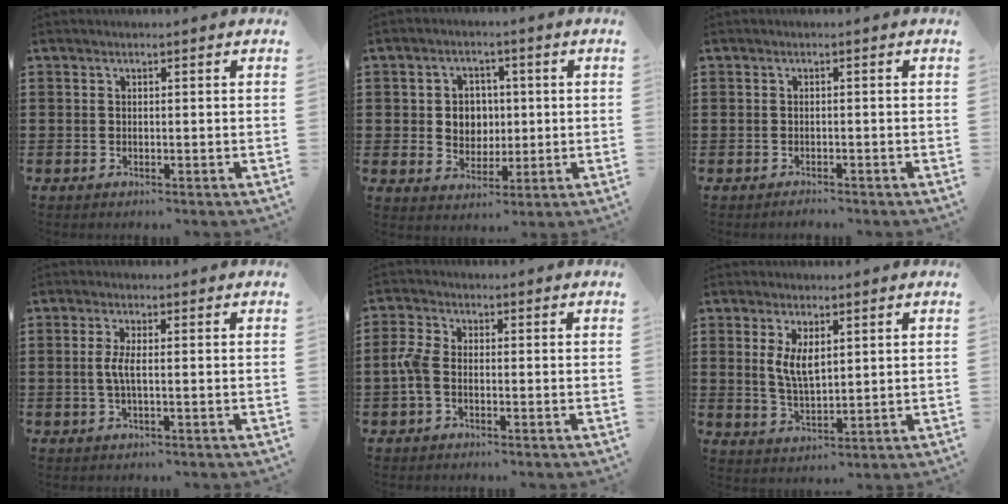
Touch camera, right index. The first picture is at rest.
{"total": 4.9, "force": [0.5, 4.5, 1.8], "torque": [-0.038, 0.008, 0.002]}
{"total": 0.8, "force": [-0.8, 0.2, 0.0], "torque": [-0.002, 0.003, -0.017]}
{"total": 2.9, "force": [-0.2, 0.5, 2.9], "torque": [-0.069, -0.007, -0.010]}
{"total": 3.6, "force": [-1.1, 2.0, 2.7], "torque": [-0.080, -0.007, -0.029]}
{"total": 4.8, "force": [1.3, 2.2, 4.0], "torque": [-0.085, 0.004, 0.023]}